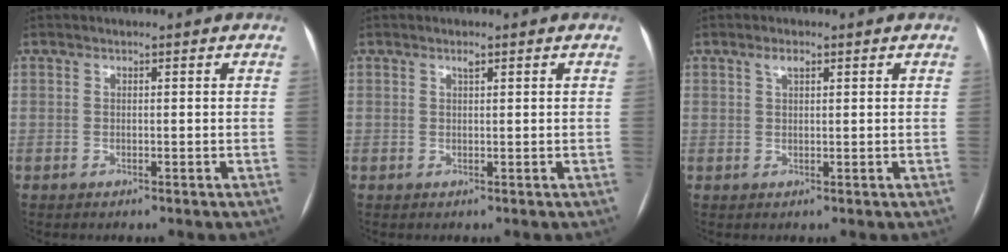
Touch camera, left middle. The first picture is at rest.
{"total": 0.7, "force": [0.5, 0.1, 0.5], "torque": [-0.010, 0.000, 0.009]}
{"total": 1.6, "force": [0.9, 0.6, 1.1], "torque": [-0.025, 0.007, 0.019]}